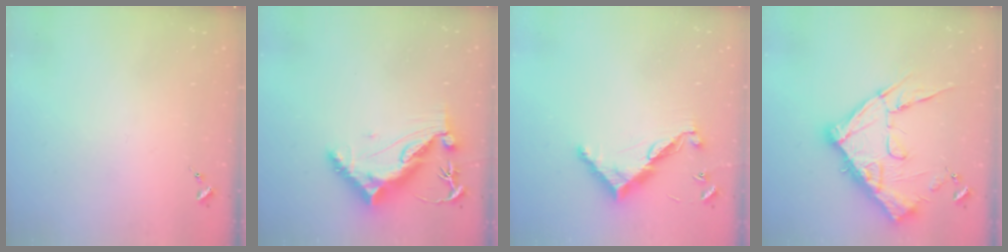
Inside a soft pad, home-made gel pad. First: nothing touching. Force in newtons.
{"total": 9.9, "press": 9.8, "slide": 1.1}
{"total": 10.9, "press": 10.9, "slide": 0.4}
{"total": 19.4, "press": 19.4, "slide": 1.0}